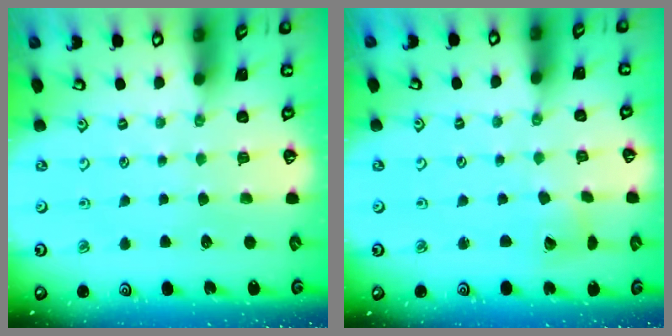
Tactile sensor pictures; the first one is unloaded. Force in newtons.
{"total": 4.1, "press": 4.1, "slide": 0.5}